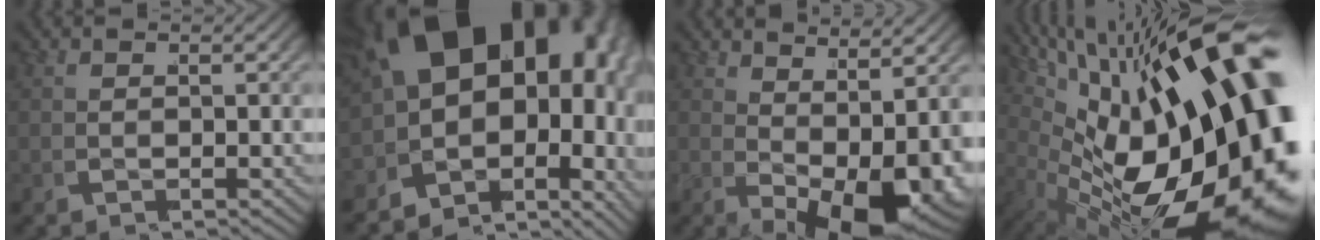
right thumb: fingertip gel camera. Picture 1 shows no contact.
{"total": 21.6, "force": [1.5, 14.5, 16.0], "torque": [-0.280, -0.013, 0.004]}
{"total": 10.3, "force": [-1.7, 5.2, 8.8], "torque": [-0.145, -0.035, -0.005]}
{"total": 24.3, "force": [-1.9, 14.2, 19.6], "torque": [-0.319, -0.066, 0.004]}